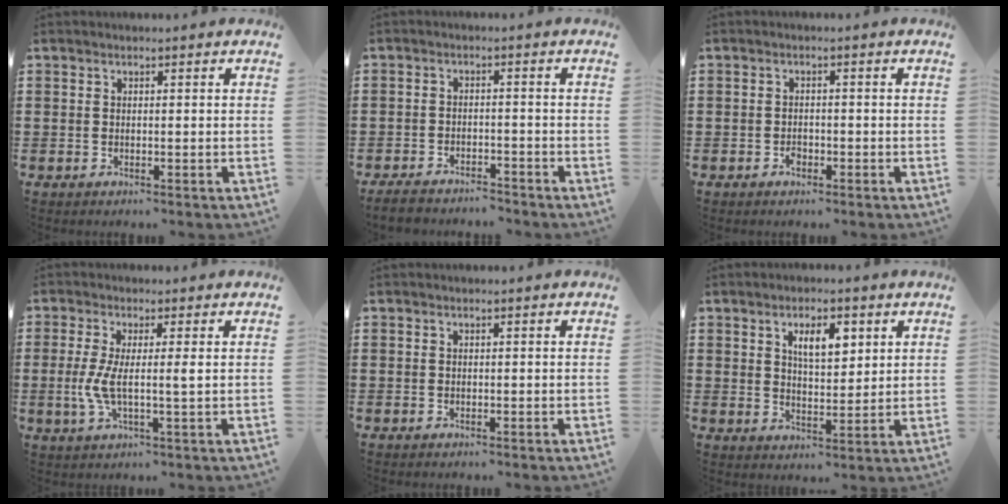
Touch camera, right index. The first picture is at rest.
{"total": 3.5, "force": [-3.4, 0.6, 0.5], "torque": [-0.017, 0.003, -0.072]}
{"total": 1.3, "force": [-0.8, 0.8, 0.6], "torque": [-0.015, -0.003, -0.015]}
{"total": 4.9, "force": [0.1, 0.5, 4.8], "torque": [-0.113, -0.012, -0.008]}
{"total": 0.0}
{"total": 5.6, "force": [2.6, 2.4, 4.3], "torque": [-0.077, 0.004, 0.040]}